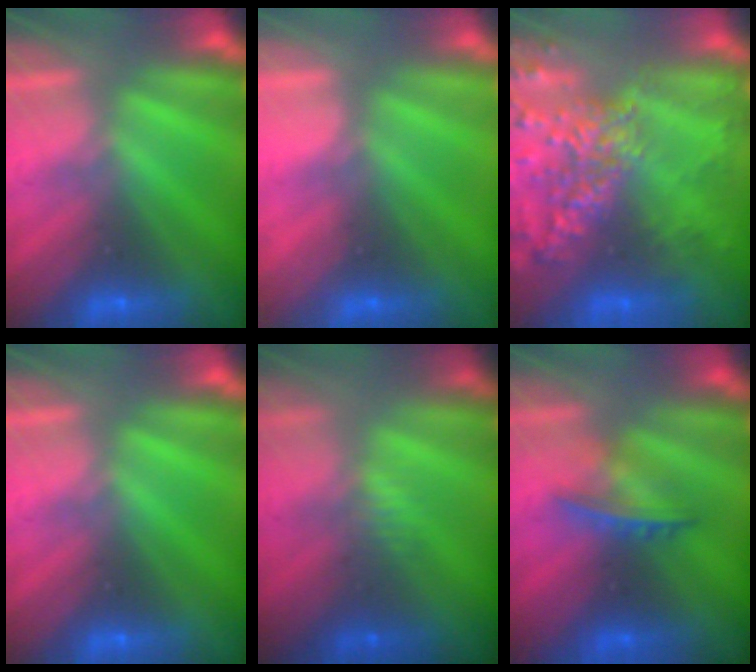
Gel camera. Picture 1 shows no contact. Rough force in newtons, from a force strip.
{"total": 2.3}
{"total": 6.5}
{"total": 0.0}
{"total": 2.4}
{"total": 3.7}